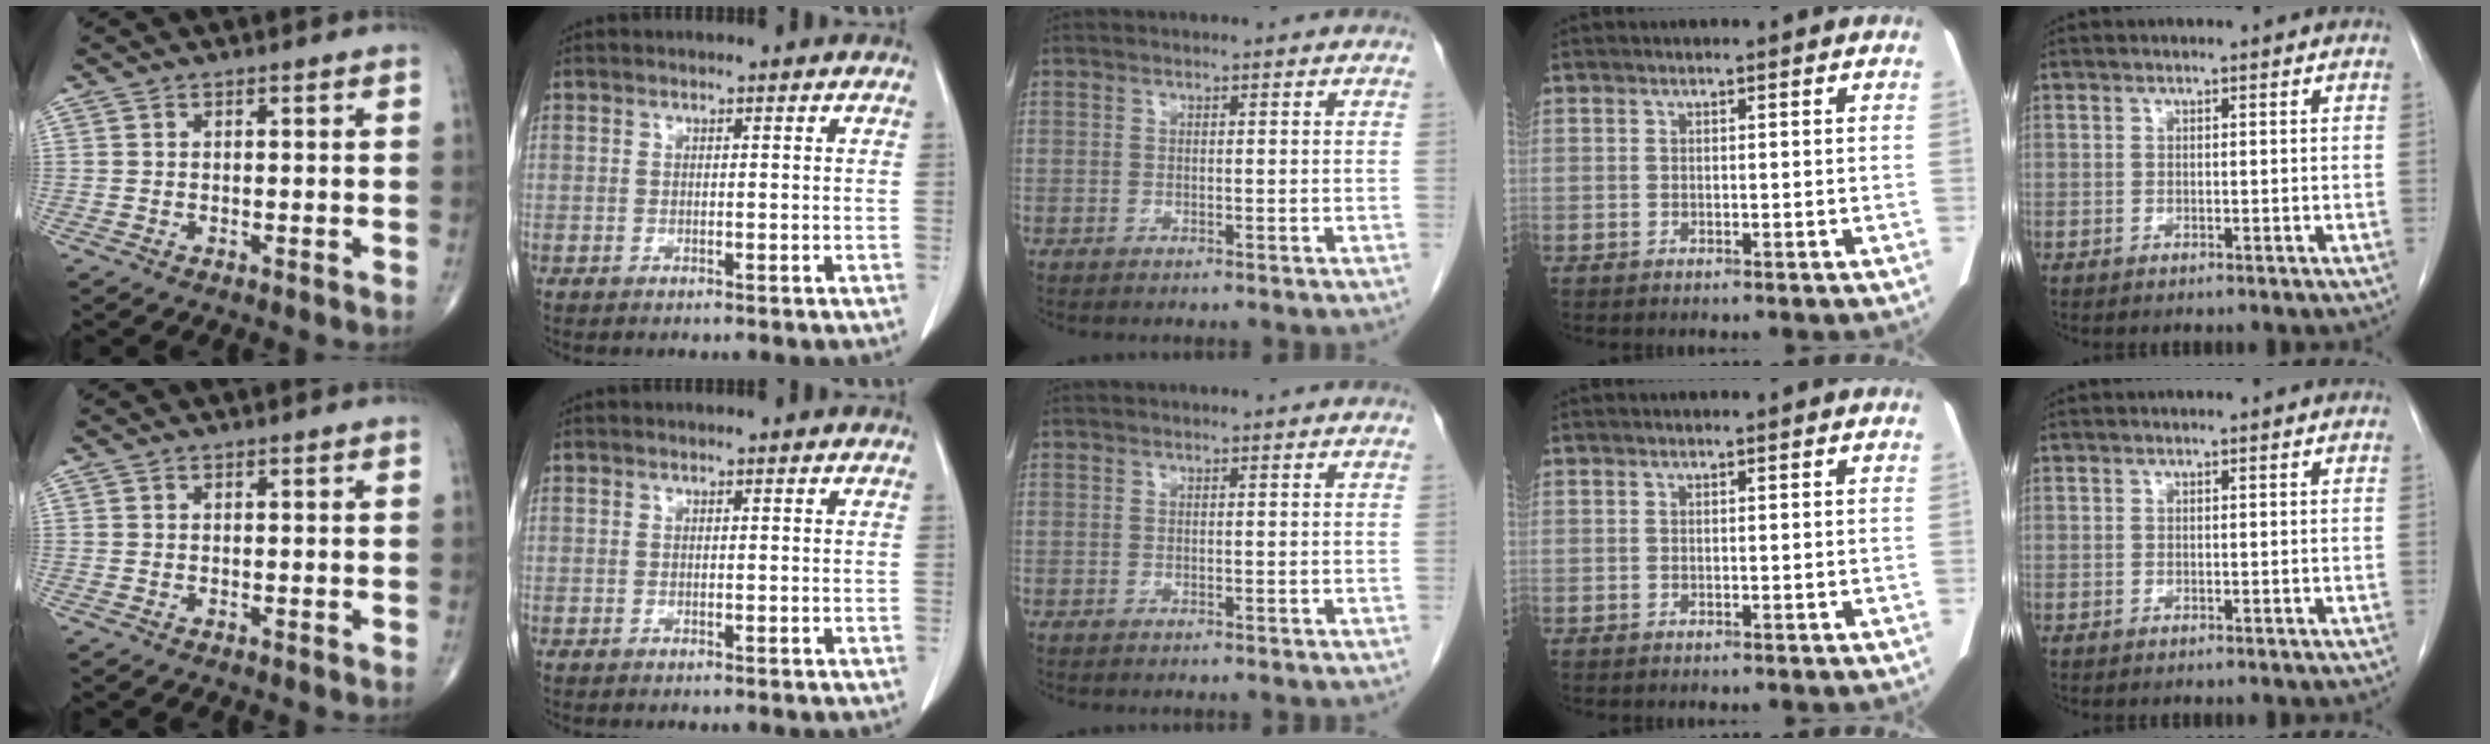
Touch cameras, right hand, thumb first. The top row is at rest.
{}